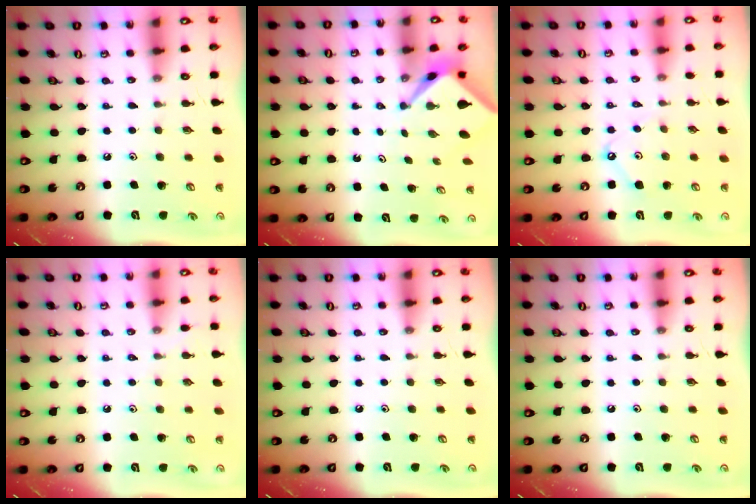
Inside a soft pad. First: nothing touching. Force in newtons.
{"total": 2.5, "press": 2.5, "slide": 0.2}
{"total": 4.6, "press": 4.5, "slide": 0.6}
{"total": 2.8, "press": 2.8, "slide": 0.4}
{"total": 0.0}
{"total": 0.0}